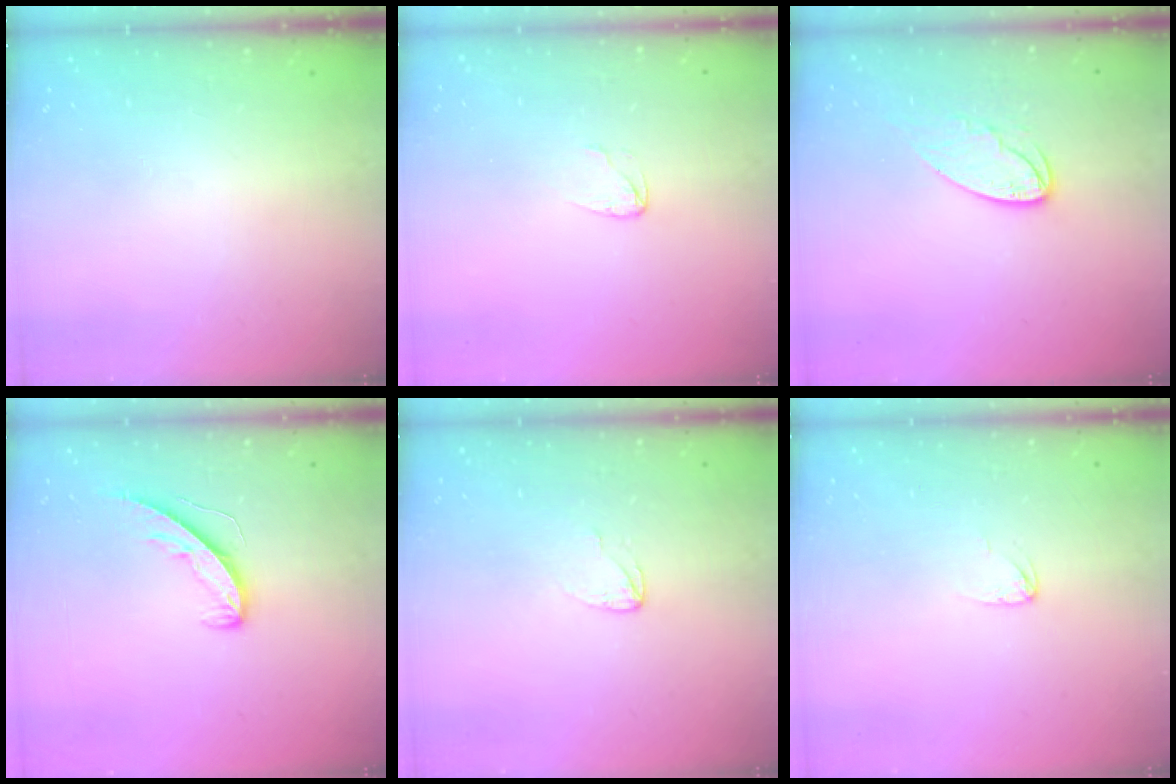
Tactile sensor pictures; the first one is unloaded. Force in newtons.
{"total": 3.4, "press": 3.4, "slide": 0.3}
{"total": 8.7, "press": 8.7, "slide": 0.7}
{"total": 6.8, "press": 6.8, "slide": 0.5}
{"total": 2.6, "press": 2.6, "slide": 0.0}
{"total": 3.1, "press": 3.1, "slide": 0.2}